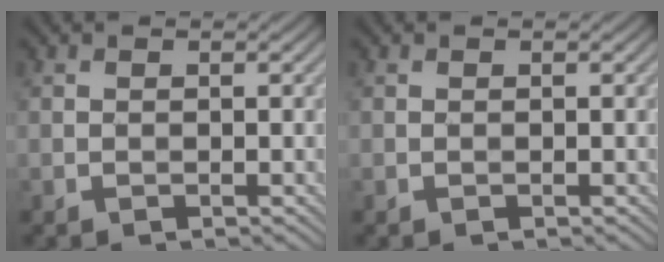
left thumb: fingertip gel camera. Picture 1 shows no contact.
{"total": 0.0}